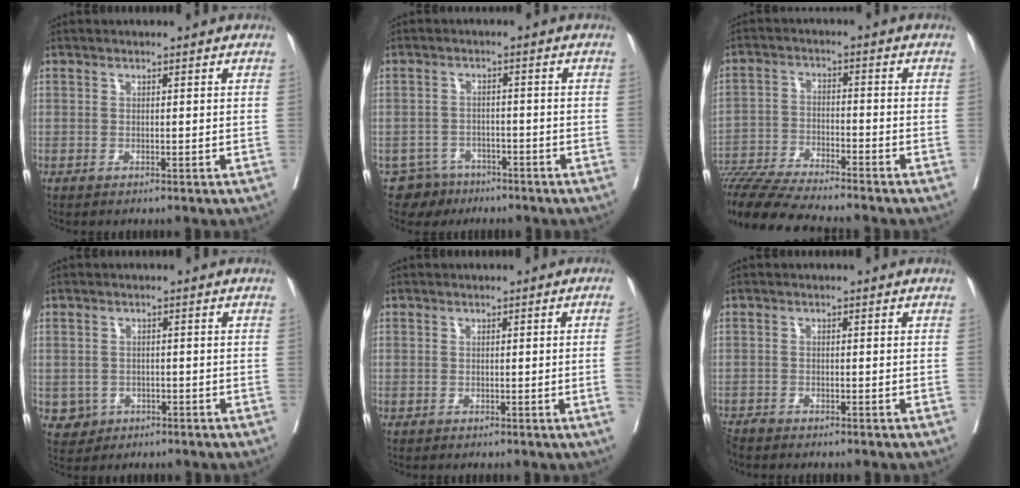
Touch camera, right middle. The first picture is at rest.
{"total": 4.4, "force": [-3.3, 2.9, -0.3], "torque": [0.010, 0.006, -0.051]}
{"total": 12.7, "force": [-11.6, -0.1, 5.2], "torque": [-0.086, -0.021, -0.198]}
{"total": 3.2, "force": [-1.2, 3.0, 0.3], "torque": [-0.002, 0.008, -0.013]}
{"total": 2.0, "force": [-0.3, -0.7, 1.9], "torque": [-0.022, -0.003, -0.003]}
{"total": 2.8, "force": [-2.8, 0.2, 0.5], "torque": [-0.009, -0.011, -0.054]}